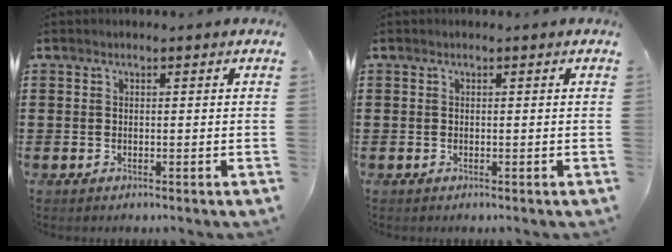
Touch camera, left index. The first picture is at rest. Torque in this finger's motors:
{"motor_torque": [-0.01, 0.00, 0.01, 0.00]}